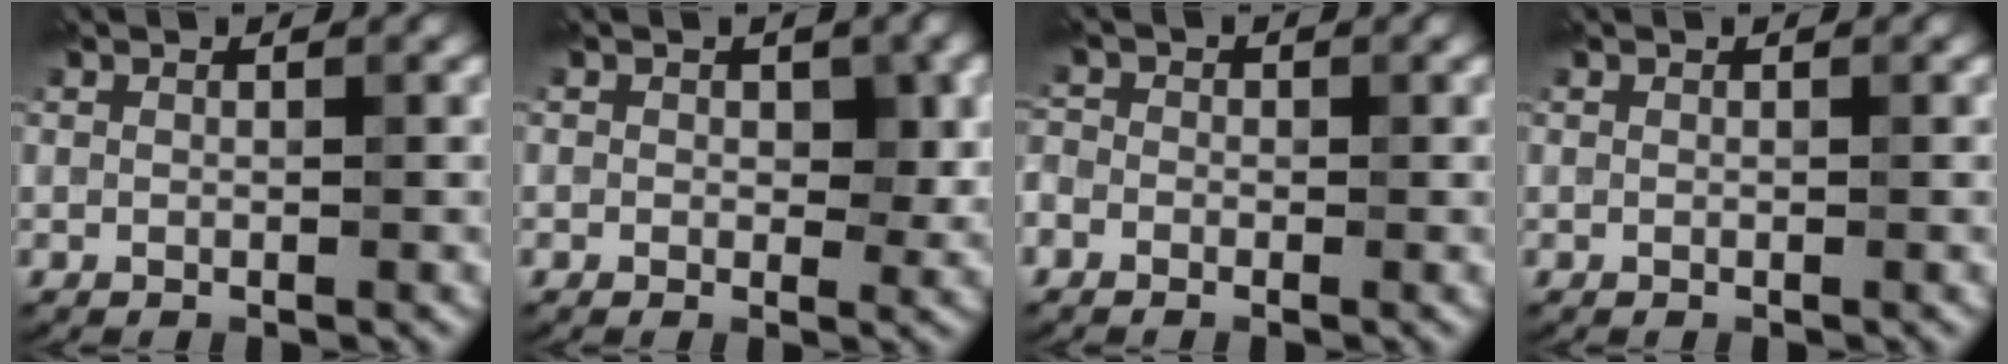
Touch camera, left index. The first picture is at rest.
{"total": 2.9, "force": [0.4, 1.8, 2.2], "torque": [-0.027, -0.005, 0.004]}
{"total": 1.5, "force": [-0.6, 1.3, 0.5], "torque": [-0.003, 0.004, -0.022]}
{"total": 0.0}